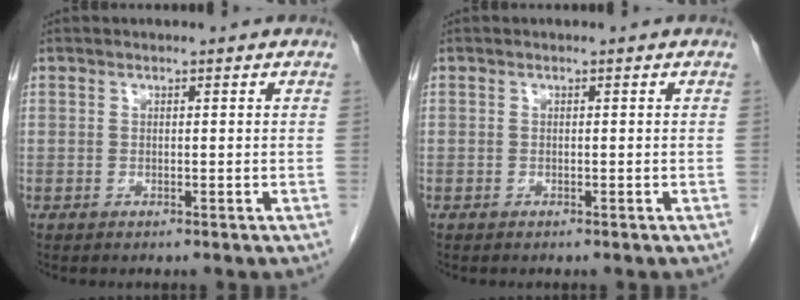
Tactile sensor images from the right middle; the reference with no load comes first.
{"total": 0.0}